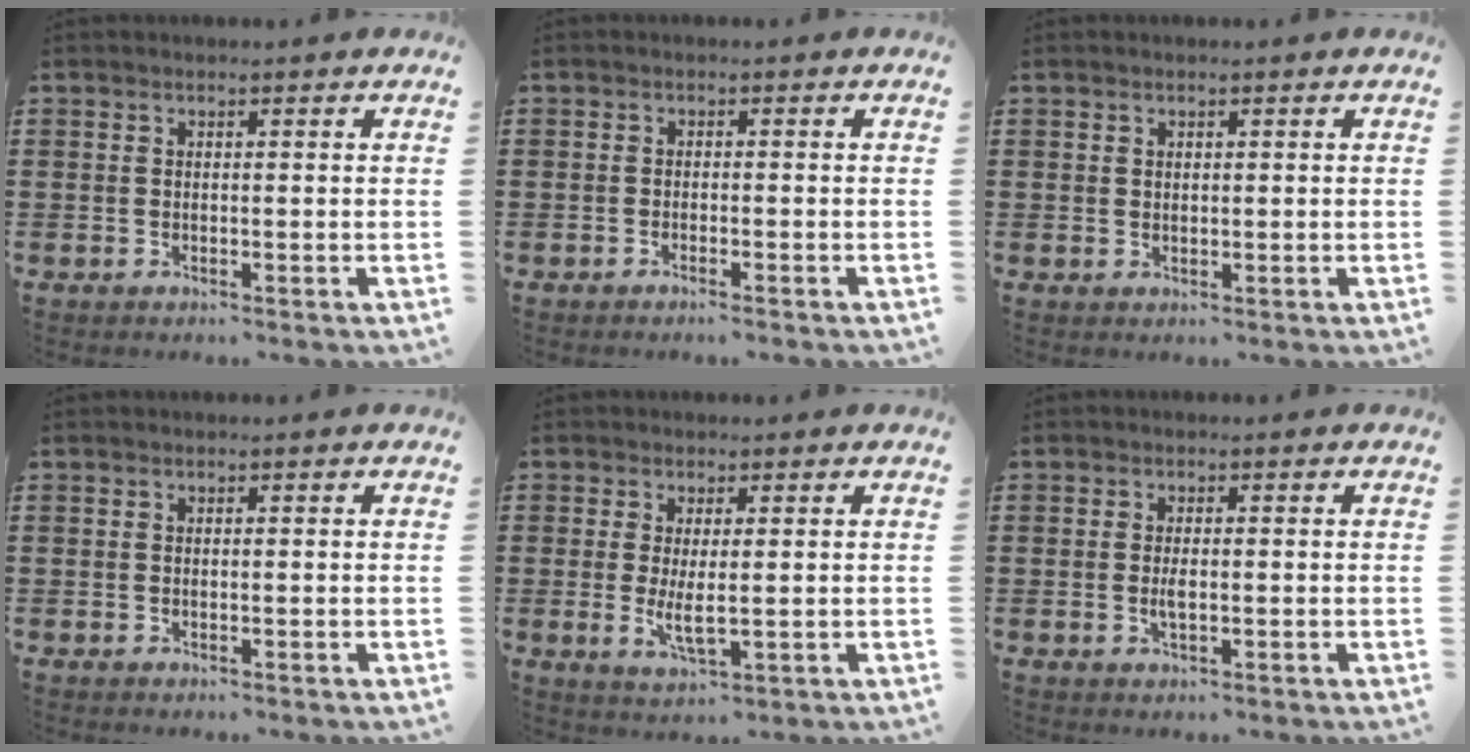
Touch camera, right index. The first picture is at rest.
{"total": 0.9, "force": [-0.8, -0.1, 0.4], "torque": [-0.007, -0.001, -0.016]}
{"total": 0.7, "force": [0.4, 0.5, 0.2], "torque": [-0.005, 0.003, 0.009]}
{"total": 0.0}
{"total": 4.4, "force": [0.1, 1.5, 4.2], "torque": [-0.075, -0.005, -0.001]}
{"total": 1.9, "force": [-0.2, 0.7, 1.8], "torque": [-0.040, -0.003, -0.006]}